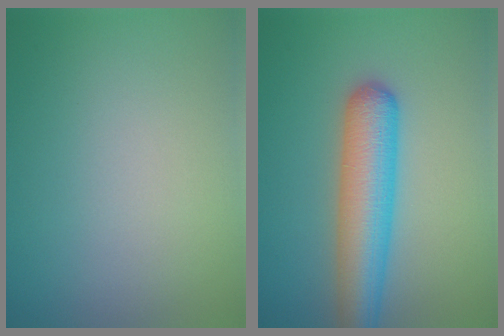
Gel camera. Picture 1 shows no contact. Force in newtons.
{"total": 6.5, "press": 6.5, "slide": 0.3}